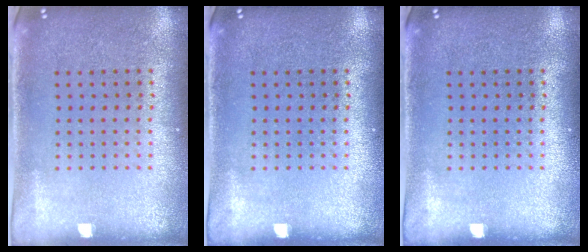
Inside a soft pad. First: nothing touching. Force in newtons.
{"total": 0.0}
{"total": 0.0}